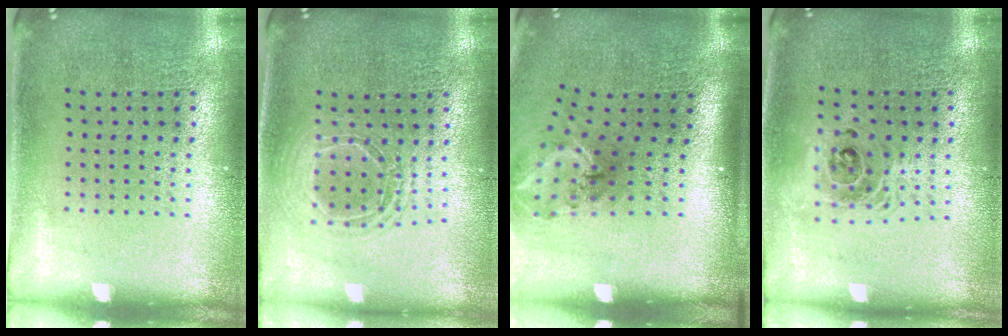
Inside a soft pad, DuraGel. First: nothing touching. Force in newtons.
{"total": 1.6, "press": 1.3, "slide": 0.8}
{"total": 1.9, "press": 1.3, "slide": 1.4}
{"total": 1.5, "press": 1.3, "slide": 0.9}